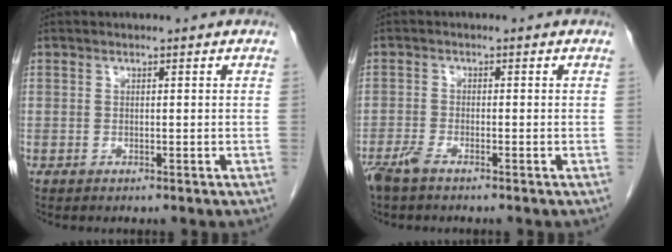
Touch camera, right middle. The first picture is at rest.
{"total": 3.1, "force": [-2.4, 0.6, 1.8], "torque": [-0.043, -0.005, -0.048]}